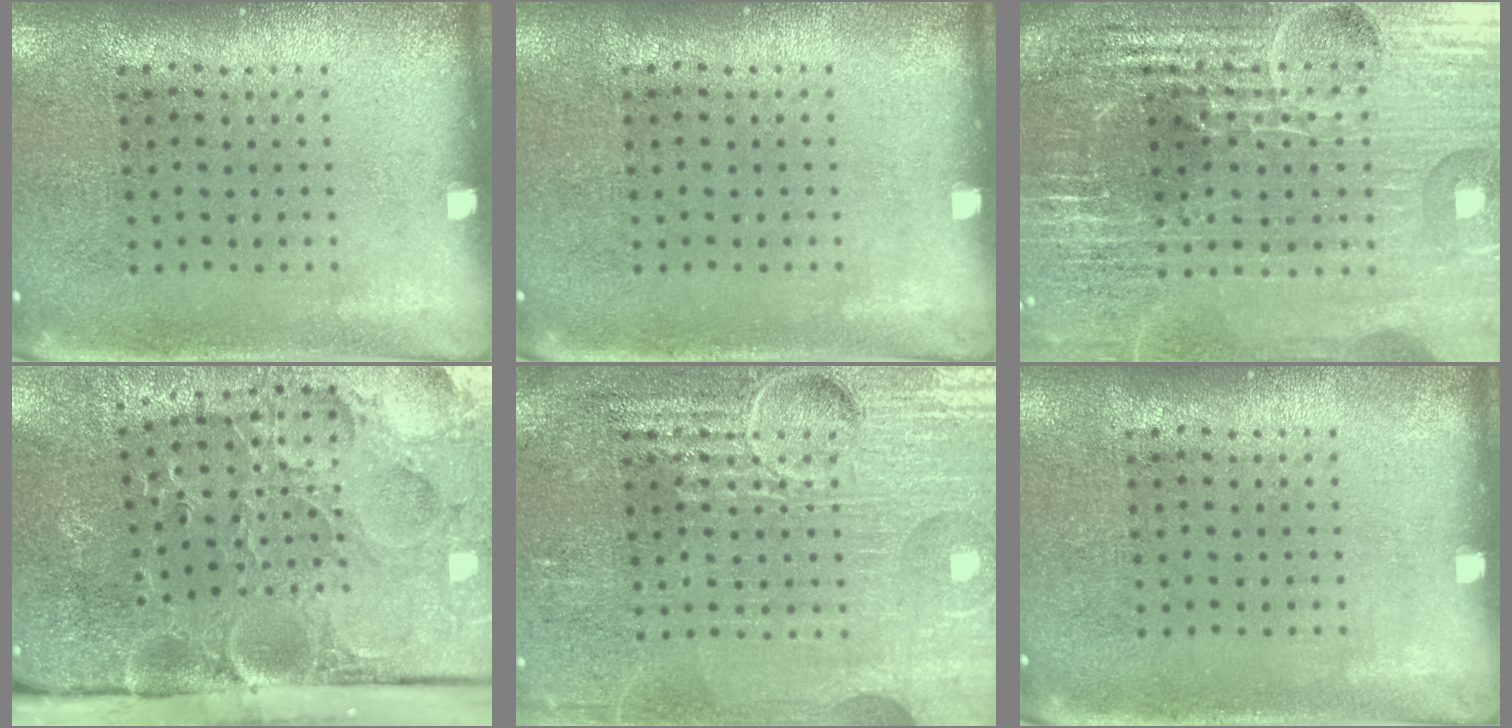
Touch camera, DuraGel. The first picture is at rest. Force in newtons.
{"total": 0.0}
{"total": 6.7, "press": 5.9, "slide": 3.3}
{"total": 5.2, "press": 4.1, "slide": 3.2}
{"total": 7.2, "press": 7.2, "slide": 1.0}
{"total": 0.0}